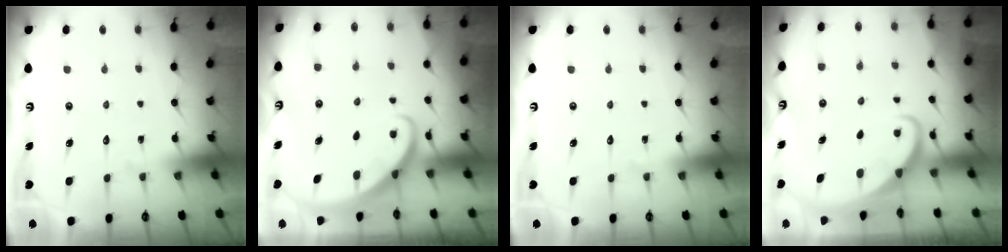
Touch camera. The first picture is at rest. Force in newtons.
{"total": 2.8, "press": 2.8, "slide": 0.2}
{"total": 0.0}
{"total": 3.4, "press": 3.3, "slide": 0.3}